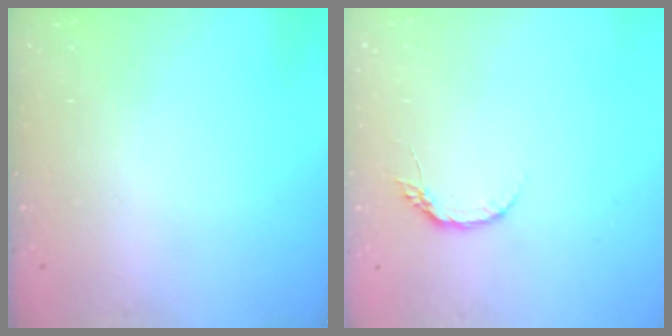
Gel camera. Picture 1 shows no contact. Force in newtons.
{"total": 4.9, "press": 4.8, "slide": 0.7}